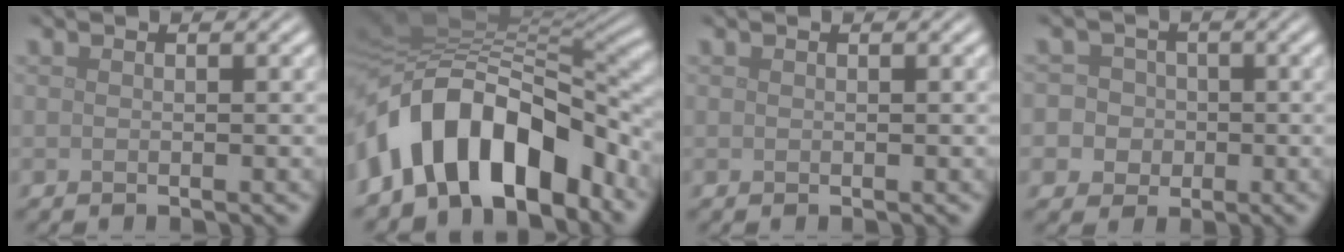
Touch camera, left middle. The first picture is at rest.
{"total": 12.3, "force": [-5.0, 6.7, 9.0], "torque": [-0.138, 0.015, -0.090]}
{"total": 0.0}
{"total": 6.8, "force": [-1.4, 6.5, 1.6], "torque": [-0.026, 0.011, -0.054]}